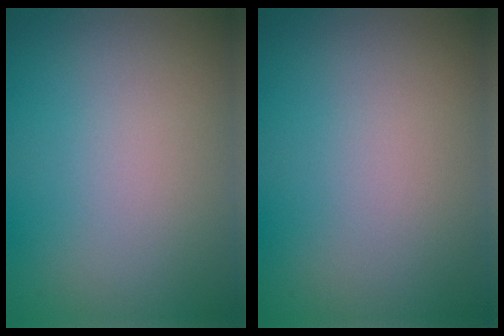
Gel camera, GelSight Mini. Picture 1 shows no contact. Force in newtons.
{"total": 0.0}